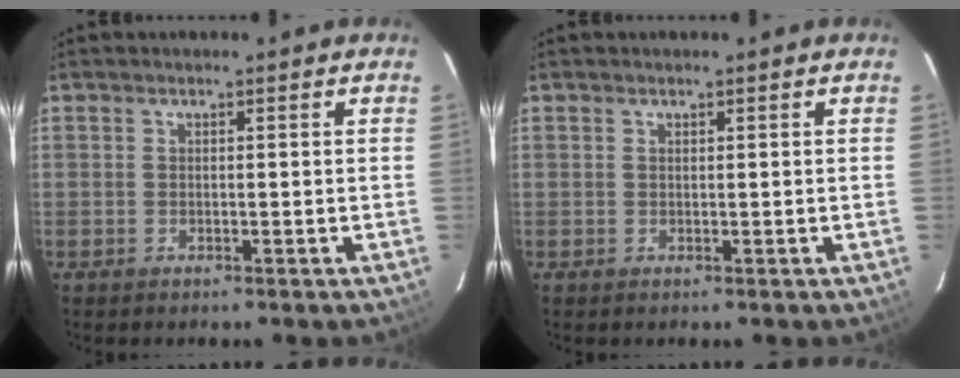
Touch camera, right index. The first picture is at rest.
{"total": 0.0}